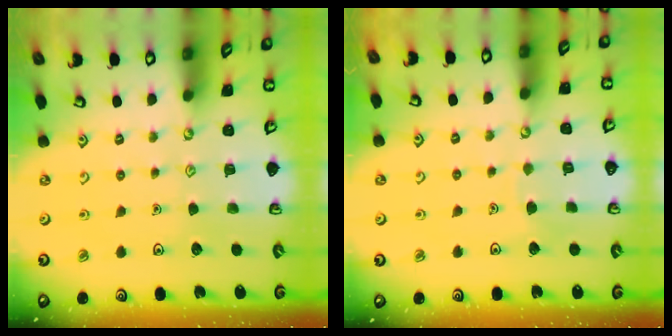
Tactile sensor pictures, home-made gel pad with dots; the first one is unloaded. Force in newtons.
{"total": 2.6, "press": 2.6, "slide": 0.1}